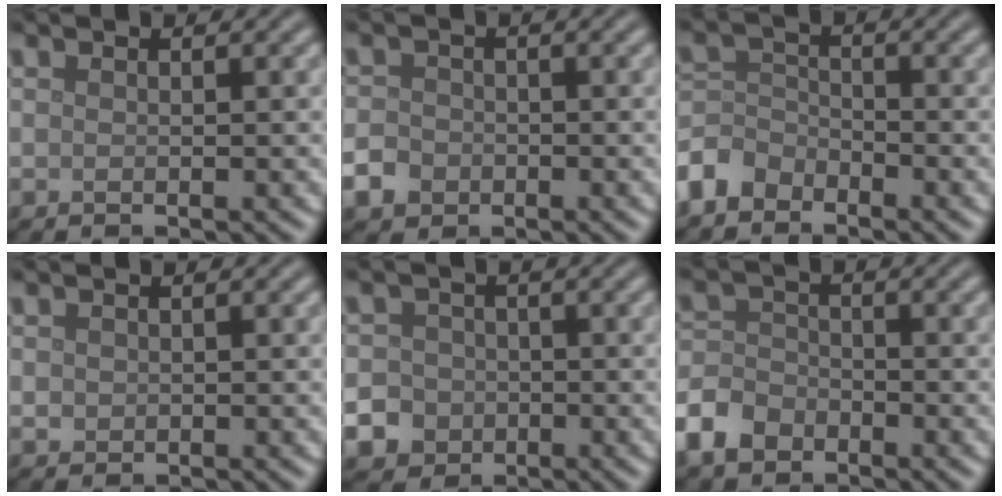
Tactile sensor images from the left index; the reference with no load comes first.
{"total": 2.7, "force": [-1.3, 2.2, 0.9], "torque": [-0.019, -0.003, -0.030]}
{"total": 3.6, "force": [-2.7, 2.2, 0.9], "torque": [-0.021, 0.004, -0.068]}
{"total": 0.7, "force": [0.1, 0.7, 0.2], "torque": [0.001, -0.001, 0.001]}
{"total": 10.2, "force": [-4.7, 8.9, 2.1], "torque": [-0.054, -0.032, -0.108]}
{"total": 4.5, "force": [-2.9, 3.0, 1.8], "torque": [-0.042, 0.004, -0.070]}